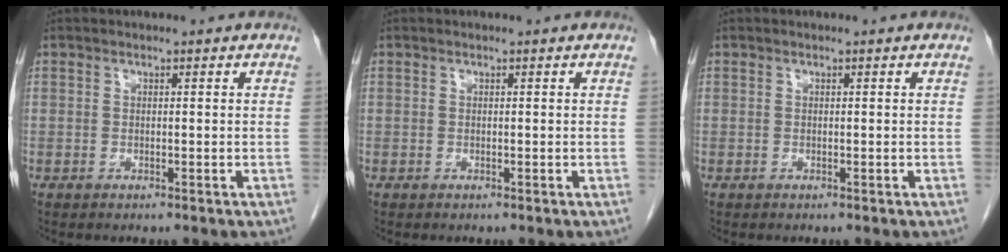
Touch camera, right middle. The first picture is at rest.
{"total": 0.0}
{"total": 0.0}